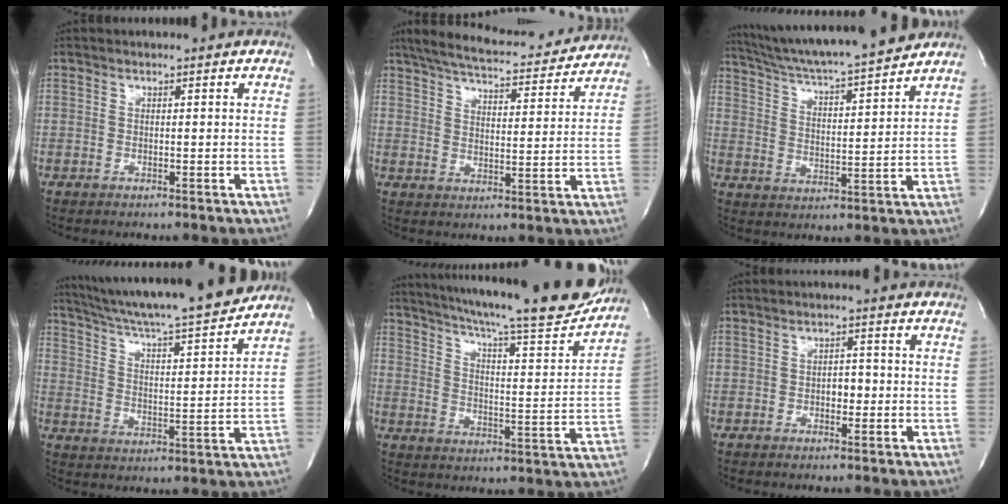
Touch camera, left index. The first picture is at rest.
{"total": 18.4, "force": [16.5, 3.7, 7.2], "torque": [-0.118, 0.016, 0.222]}
{"total": 16.8, "force": [15.4, -0.5, 6.6], "torque": [-0.122, -0.008, 0.239]}
{"total": 19.4, "force": [17.6, -0.4, 8.1], "torque": [-0.141, -0.023, 0.266]}
{"total": 23.5, "force": [20.8, 1.5, 10.8], "torque": [-0.181, -0.048, 0.279]}
{"total": 2.2, "force": [-0.8, 1.2, 1.6], "torque": [-0.020, 0.001, -0.013]}